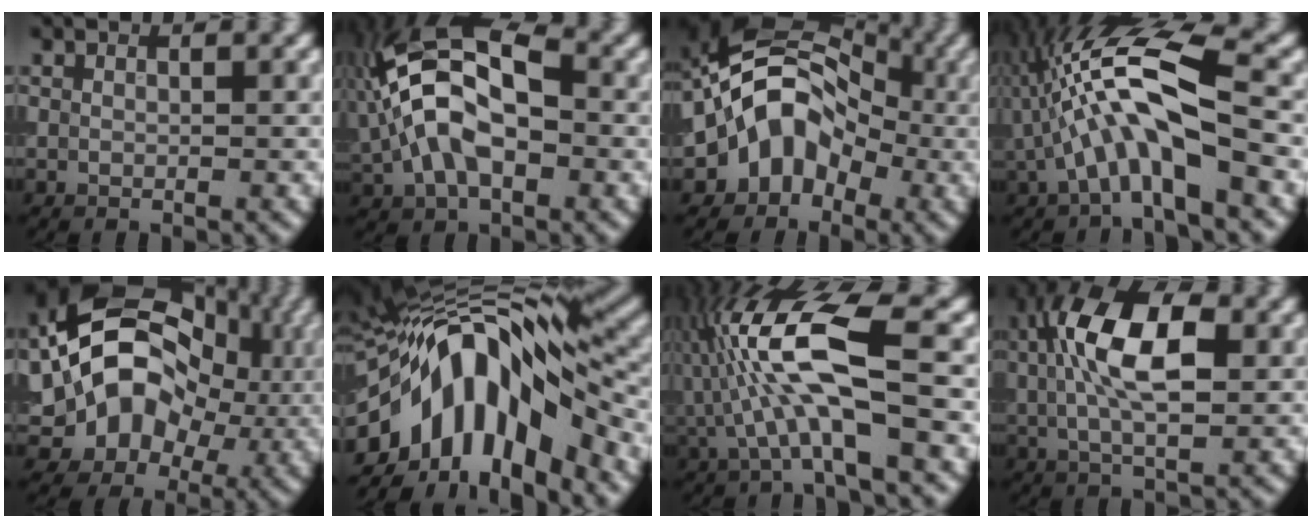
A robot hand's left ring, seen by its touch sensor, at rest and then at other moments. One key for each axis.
{"total": 10.2, "fx": 0.3, "fy": 6.0, "fz": 8.2, "tx": -0.165, "ty": 0.022, "tz": -0.007}
{"total": 6.8, "fx": -2.0, "fy": 5.4, "fz": 3.7, "tx": -0.036, "ty": 0.019, "tz": -0.051}
{"total": 9.8, "fx": -0.9, "fy": 2.8, "fz": 9.4, "tx": -0.183, "ty": 0.028, "tz": -0.023}
{"total": 17.1, "fx": 1.5, "fy": 13.2, "fz": 10.9, "tx": -0.170, "ty": 0.015, "tz": 0.017}
{"total": 12.5, "fx": -4.5, "fy": 5.8, "fz": 10.2, "tx": -0.158, "ty": 0.010, "tz": -0.083}
{"total": 9.7, "fx": -0.8, "fy": 2.7, "fz": 9.3, "tx": -0.189, "ty": 0.018, "tz": -0.020}
{"total": 9.2, "fx": 2.1, "fy": 4.0, "fz": 8.0, "tx": -0.144, "ty": 0.015, "tz": 0.030}